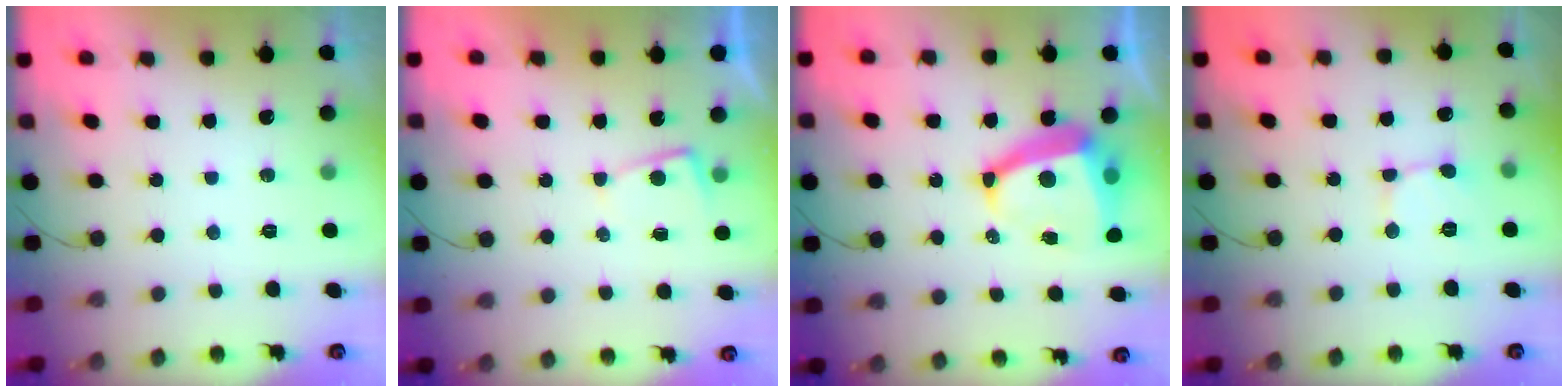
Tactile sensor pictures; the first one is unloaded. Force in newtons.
{"total": 2.6, "press": 2.6, "slide": 0.4}
{"total": 10.3, "press": 10.2, "slide": 1.2}
{"total": 1.6, "press": 1.6, "slide": 0.1}